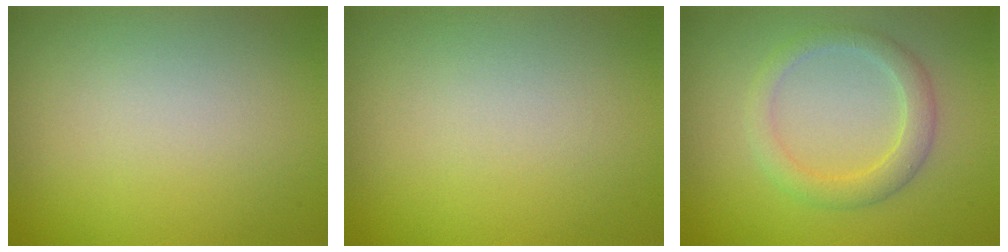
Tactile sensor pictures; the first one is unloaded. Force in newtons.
{"total": 0.0}
{"total": 2.7, "press": 2.7, "slide": 0.3}